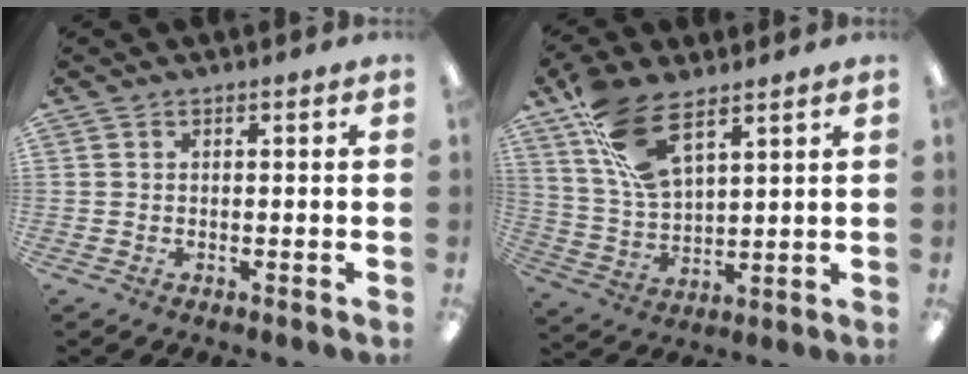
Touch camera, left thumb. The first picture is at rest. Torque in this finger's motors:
{"motor_torque": [0.19, 0.50, 1.84, -0.90, 0.15]}